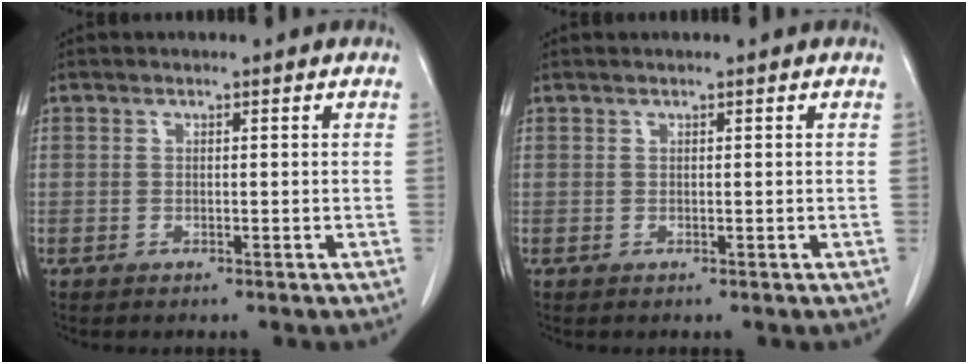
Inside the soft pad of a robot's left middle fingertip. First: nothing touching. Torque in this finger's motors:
{"motor_torque": [0.80, -0.79, 0.04, 0.01]}